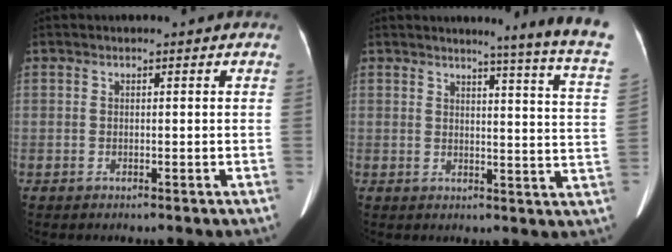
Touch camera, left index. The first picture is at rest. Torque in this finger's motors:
{"motor_torque": [-0.21, -0.75, 0.02, 0.05]}